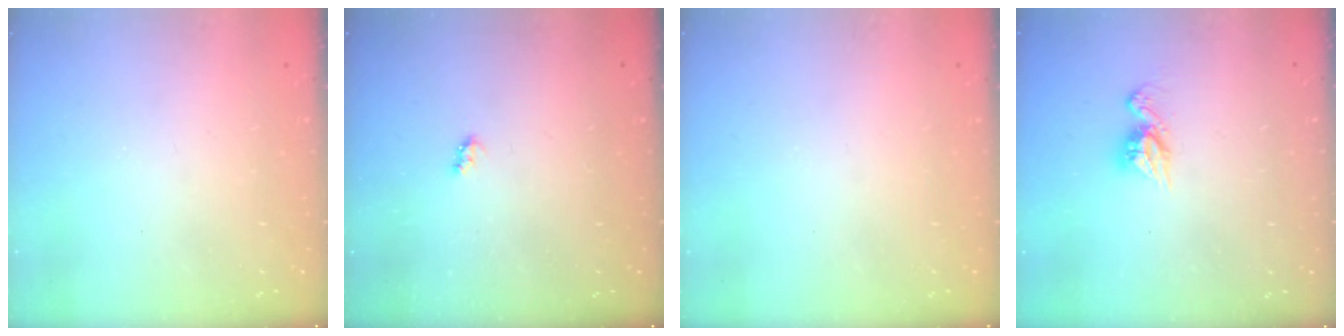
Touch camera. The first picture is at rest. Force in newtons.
{"total": 2.6, "press": 2.6, "slide": 0.4}
{"total": 0.0}
{"total": 7.8, "press": 7.8, "slide": 0.6}